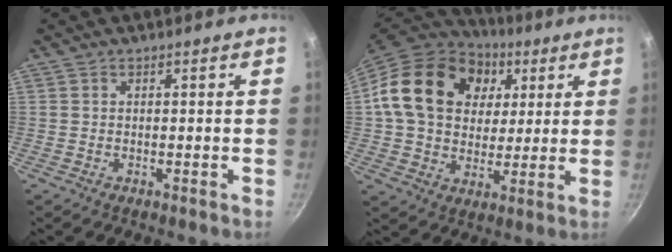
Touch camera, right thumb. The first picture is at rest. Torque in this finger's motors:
{"motor_torque": [0.26, 1.47, 0.83, -0.64, 0.46]}